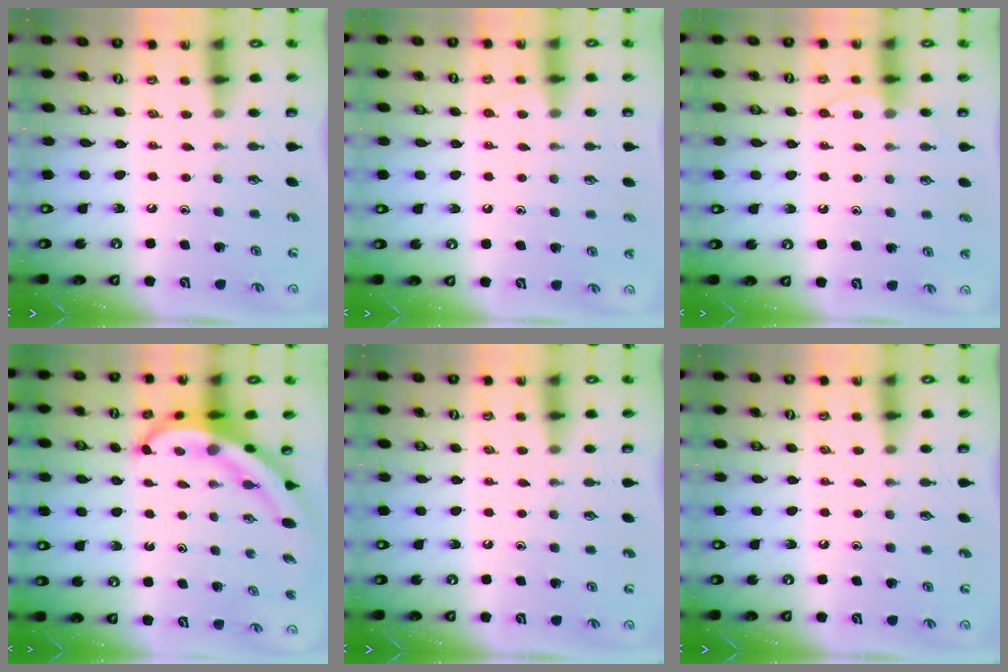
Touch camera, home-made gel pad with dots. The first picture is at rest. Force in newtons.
{"total": 4.2, "press": 4.2, "slide": 0.5}
{"total": 5.8, "press": 5.7, "slide": 0.6}
{"total": 7.4, "press": 7.2, "slide": 1.7}
{"total": 0.0}
{"total": 0.0}